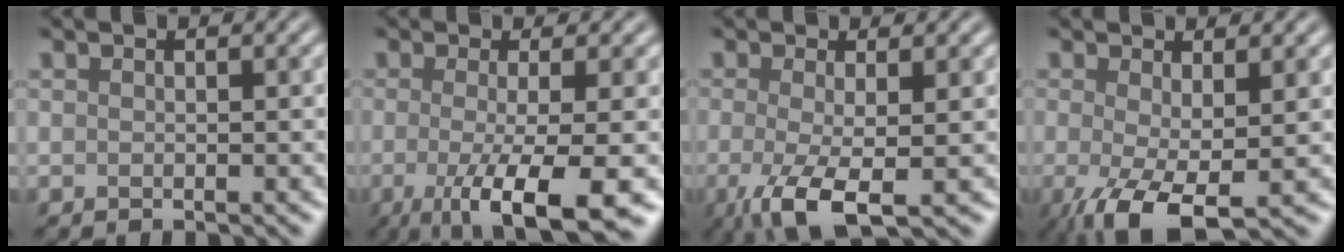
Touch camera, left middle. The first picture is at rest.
{"total": 8.6, "force": [-3.1, 1.8, 7.9], "torque": [-0.104, -0.015, -0.041]}
{"total": 4.8, "force": [-1.9, 1.0, 4.4], "torque": [-0.089, -0.009, -0.023]}
{"total": 4.6, "force": [-1.7, 1.1, 4.2], "torque": [-0.092, -0.010, -0.017]}